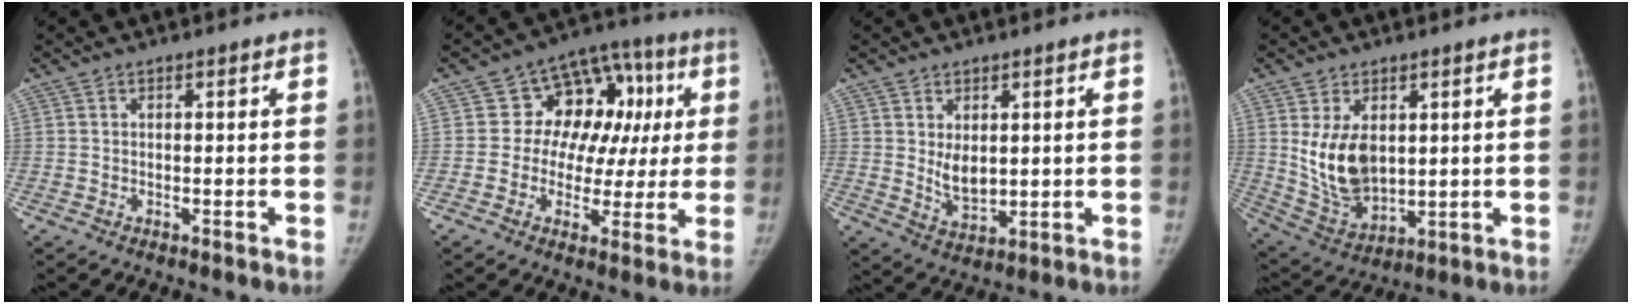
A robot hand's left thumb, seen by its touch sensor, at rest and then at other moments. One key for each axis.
{"total": 15.2, "fx": 2.4, "fy": 11.6, "fz": 9.6, "tx": -0.056, "ty": 0.036, "tz": 0.029}
{"total": 5.6, "fx": 1.2, "fy": 3.7, "fz": 4.0, "tx": -0.050, "ty": -0.019, "tz": 0.035}
{"total": 11.7, "fx": 2.3, "fy": 7.5, "fz": 8.8, "tx": -0.137, "ty": -0.022, "tz": 0.064}